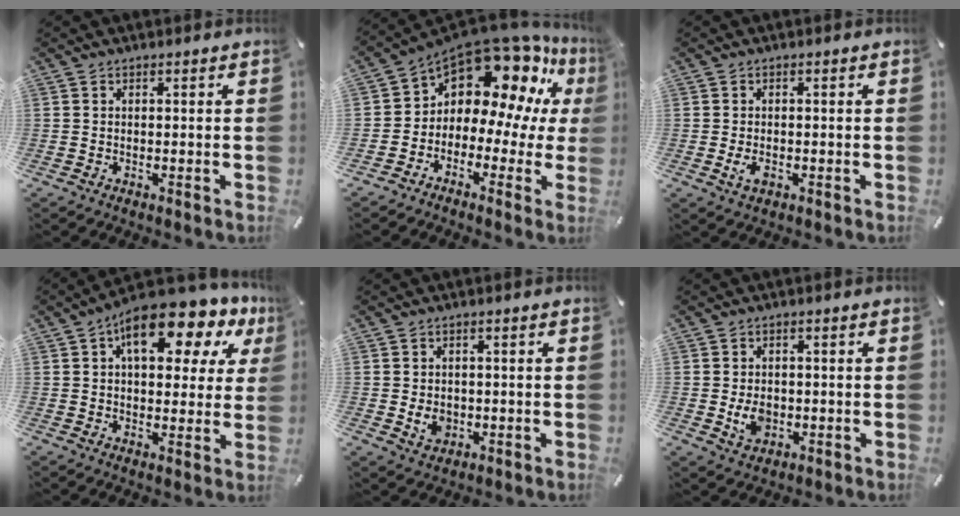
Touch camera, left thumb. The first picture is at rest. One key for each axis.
{"total": 12.5, "fx": 8.7, "fy": 7.2, "fz": 5.5, "tx": -0.097, "ty": -0.095, "tz": 0.149}
{"total": 2.6, "fx": -0.9, "fy": 1.5, "fz": 2.0, "tx": -0.055, "ty": -0.005, "tz": -0.020}
{"total": 15.4, "fx": 7.7, "fy": 7.6, "fz": 10.9, "tx": -0.155, "ty": -0.035, "tz": 0.126}
{"total": 4.1, "fx": -0.6, "fy": 3.5, "fz": 2.2, "tx": -0.036, "ty": 0.000, "tz": -0.010}
{"total": 5.0, "fx": -0.8, "fy": 4.0, "fz": 2.9, "tx": -0.056, "ty": -0.002, "tz": -0.015}